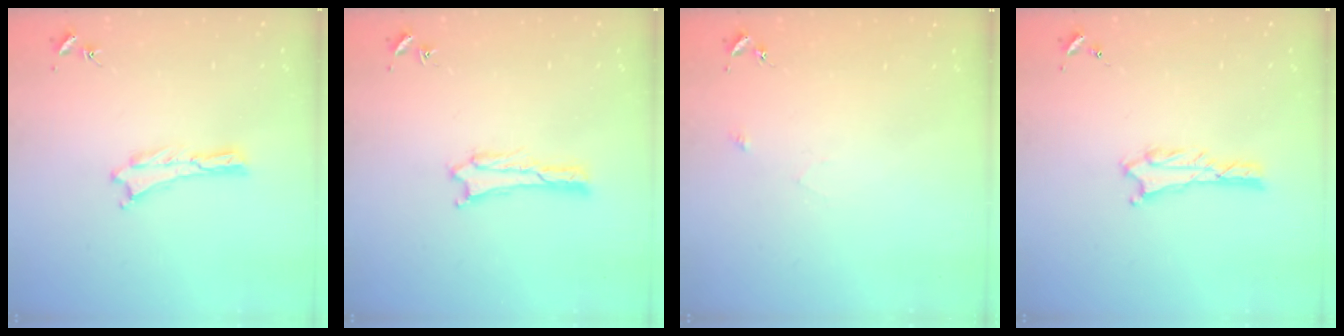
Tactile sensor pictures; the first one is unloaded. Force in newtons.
{"total": 1.9, "press": 1.9, "slide": 0.1}
{"total": 2.5, "press": 2.5, "slide": 0.2}
{"total": 2.0, "press": 2.0, "slide": 0.3}